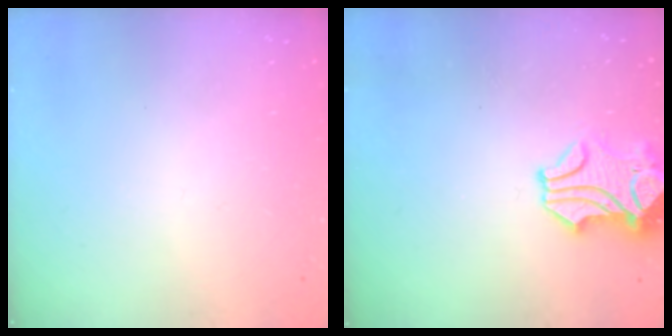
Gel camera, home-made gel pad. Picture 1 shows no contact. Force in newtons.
{"total": 1.0, "press": 0.4, "slide": 1.0}